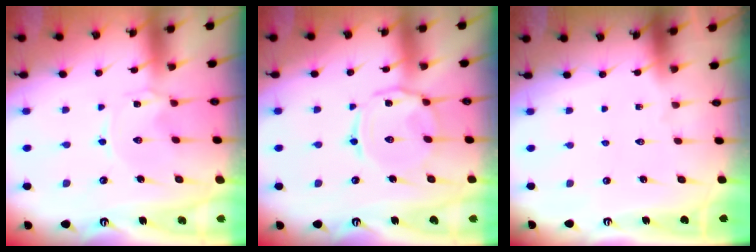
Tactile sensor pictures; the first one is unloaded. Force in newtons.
{"total": 6.4, "press": 6.3, "slide": 0.5}
{"total": 0.0}